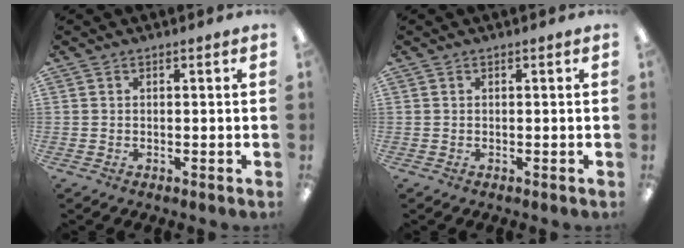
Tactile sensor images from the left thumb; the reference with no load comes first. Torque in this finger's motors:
{"motor_torque": [0.00, 0.00, 0.00, 0.00, 0.00]}